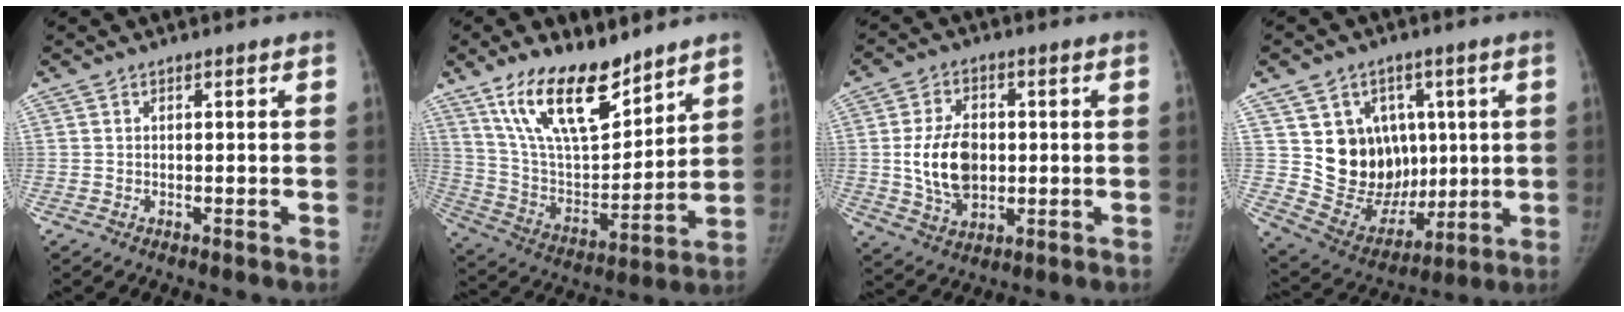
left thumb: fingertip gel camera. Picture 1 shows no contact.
{"total": 19.2, "force": [13.0, 7.8, 11.8], "torque": [-0.169, -0.075, 0.246]}
{"total": 11.3, "force": [0.1, 7.6, 8.3], "torque": [-0.133, -0.002, 0.008]}
{"total": 16.2, "force": [3.2, 13.5, 8.2], "torque": [-0.078, -0.012, 0.089]}